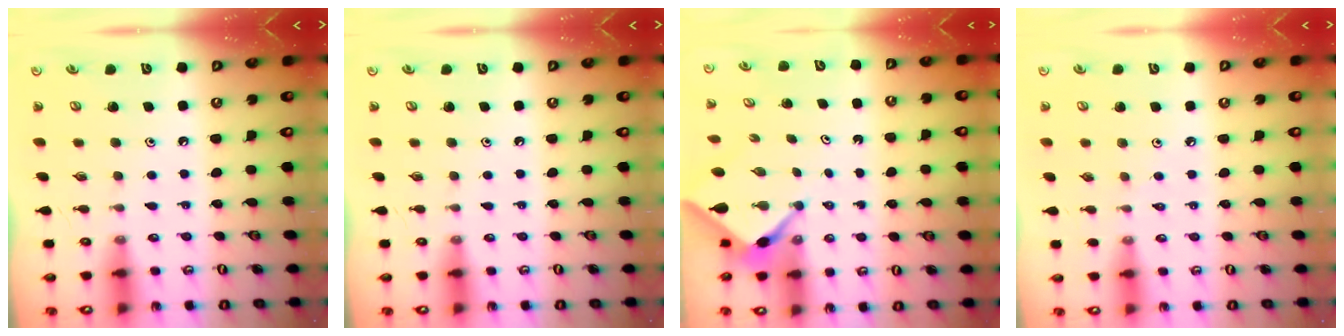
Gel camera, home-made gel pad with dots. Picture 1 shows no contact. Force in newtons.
{"total": 0.0}
{"total": 2.8, "press": 2.8, "slide": 0.3}
{"total": 2.5, "press": 2.4, "slide": 0.5}